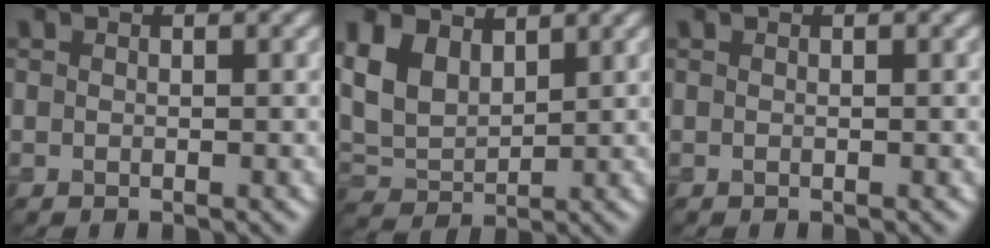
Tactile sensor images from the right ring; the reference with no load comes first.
{"total": 5.5, "force": [2.3, 3.5, 3.5], "torque": [-0.091, -0.004, 0.042]}
{"total": 0.0}